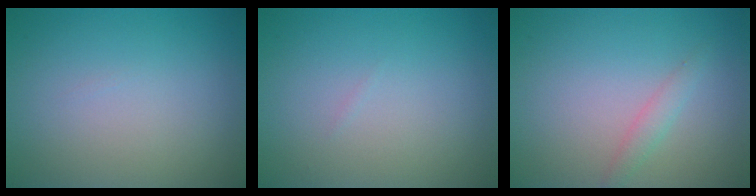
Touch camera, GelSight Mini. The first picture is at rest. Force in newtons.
{"total": 0.0}
{"total": 1.3, "press": 1.3, "slide": 0.0}